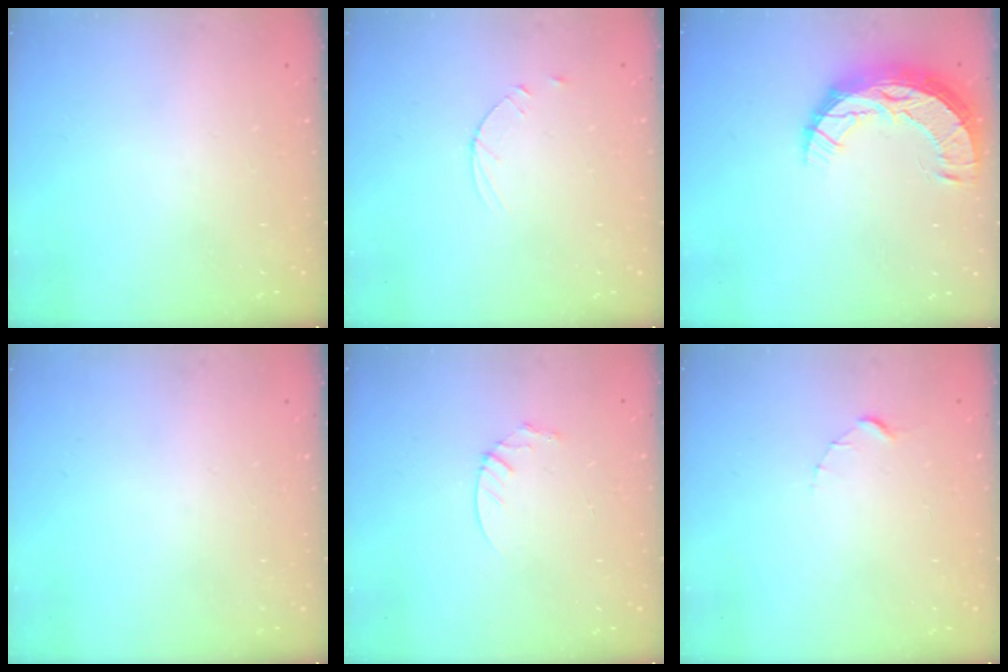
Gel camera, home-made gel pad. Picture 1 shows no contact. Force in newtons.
{"total": 3.6, "press": 3.5, "slide": 0.4}
{"total": 13.0, "press": 13.0, "slide": 0.9}
{"total": 0.0}
{"total": 3.6, "press": 3.6, "slide": 0.4}
{"total": 1.5, "press": 1.5, "slide": 0.2}